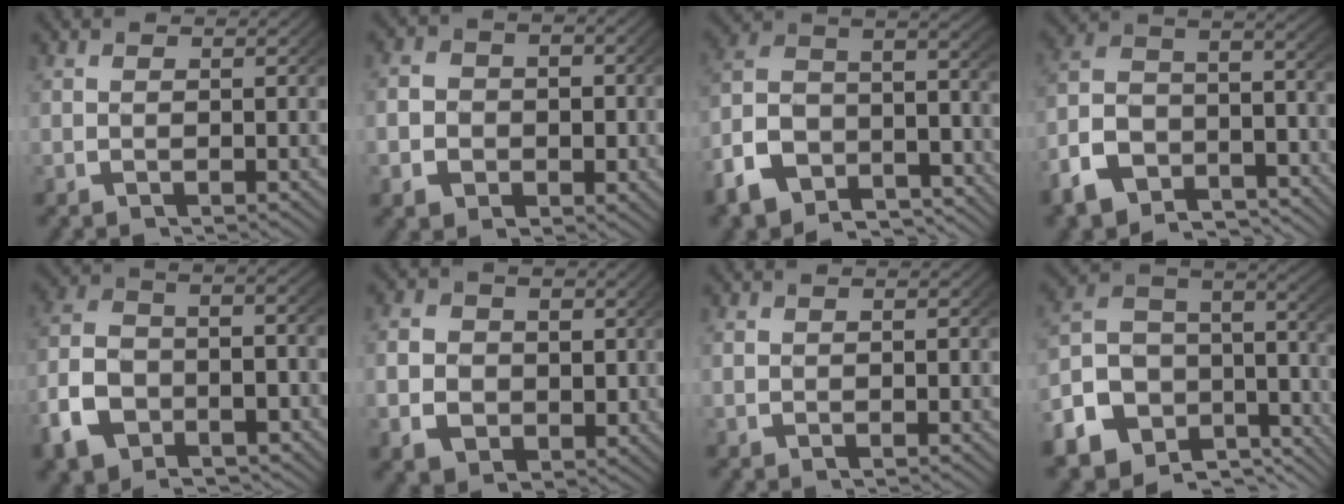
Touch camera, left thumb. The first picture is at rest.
{"total": 5.3, "force": [-1.0, 4.6, 2.6], "torque": [-0.051, -0.012, -0.015]}
{"total": 13.4, "force": [-5.1, 9.5, 8.0], "torque": [-0.170, -0.041, -0.077]}
{"total": 12.0, "force": [-5.5, 8.3, 6.7], "torque": [-0.139, -0.035, -0.087]}
{"total": 8.2, "force": [-2.6, 5.9, 5.2], "torque": [-0.136, -0.023, -0.032]}
{"total": 6.9, "force": [-0.3, 5.8, 3.8], "torque": [-0.077, -0.029, 0.007]}
{"total": 1.1, "force": [0.2, 0.8, 0.8], "torque": [-0.015, -0.001, 0.008]}
{"total": 12.8, "force": [-3.4, 8.7, 8.7], "torque": [-0.182, -0.028, -0.051]}